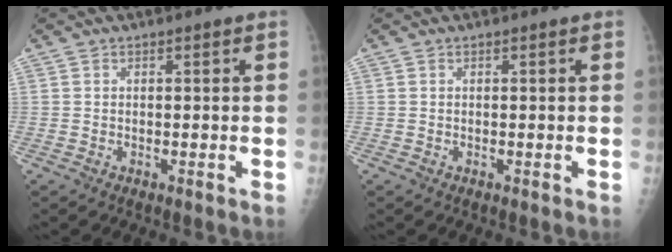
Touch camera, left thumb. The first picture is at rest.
{"total": 0.0}